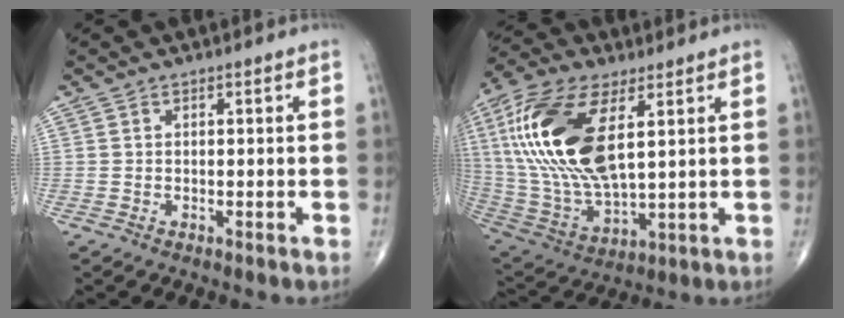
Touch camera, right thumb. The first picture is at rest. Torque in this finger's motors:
{"motor_torque": [0.42, 3.95, 2.19, 0.58, 0.79]}